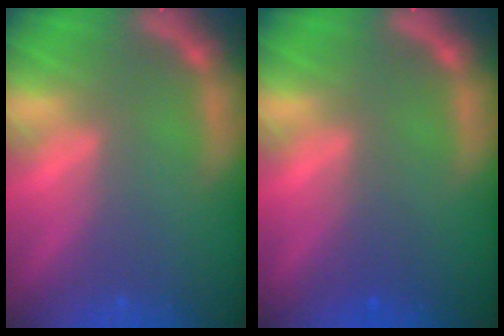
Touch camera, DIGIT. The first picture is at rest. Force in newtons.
{"total": 1.5}